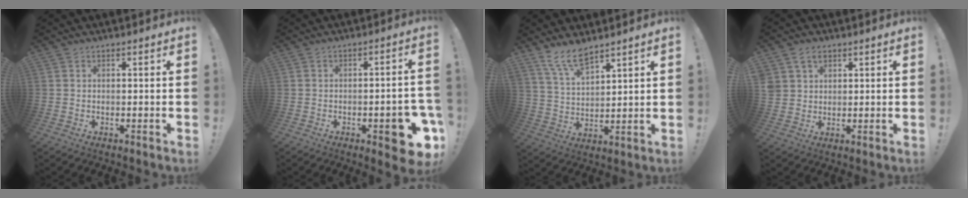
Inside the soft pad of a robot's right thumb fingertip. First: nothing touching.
{"total": 10.4, "force": [-4.5, 3.1, 8.8], "torque": [-0.091, 0.012, -0.068]}
{"total": 9.2, "force": [7.6, 2.8, 4.3], "torque": [-0.093, -0.041, 0.147]}
{"total": 4.8, "force": [2.7, 3.7, 1.3], "torque": [-0.028, -0.006, 0.053]}